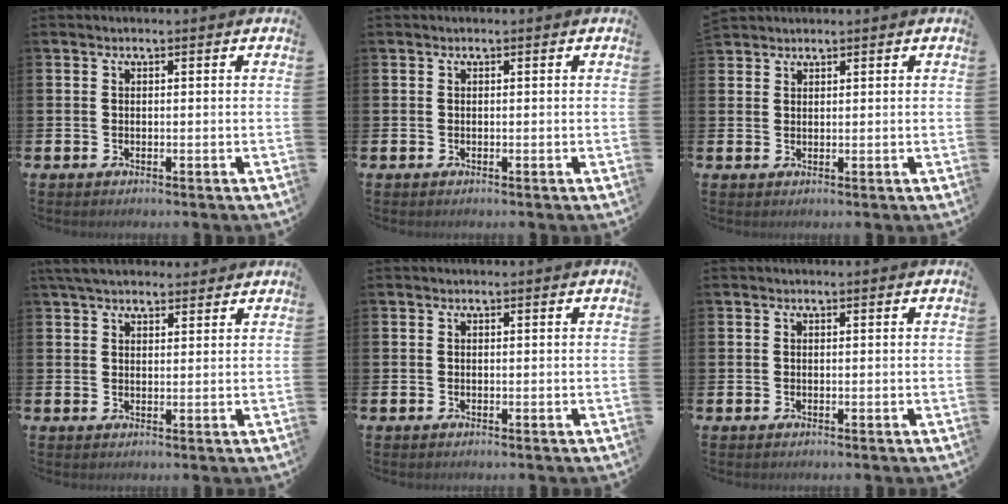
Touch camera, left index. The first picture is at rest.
{"total": 0.0}
{"total": 1.7, "force": [1.6, 0.4, -0.1], "torque": [-0.002, -0.001, 0.032]}
{"total": 4.7, "force": [4.1, 1.6, 1.6], "torque": [-0.033, -0.009, 0.075]}
{"total": 0.0}
{"total": 0.0}